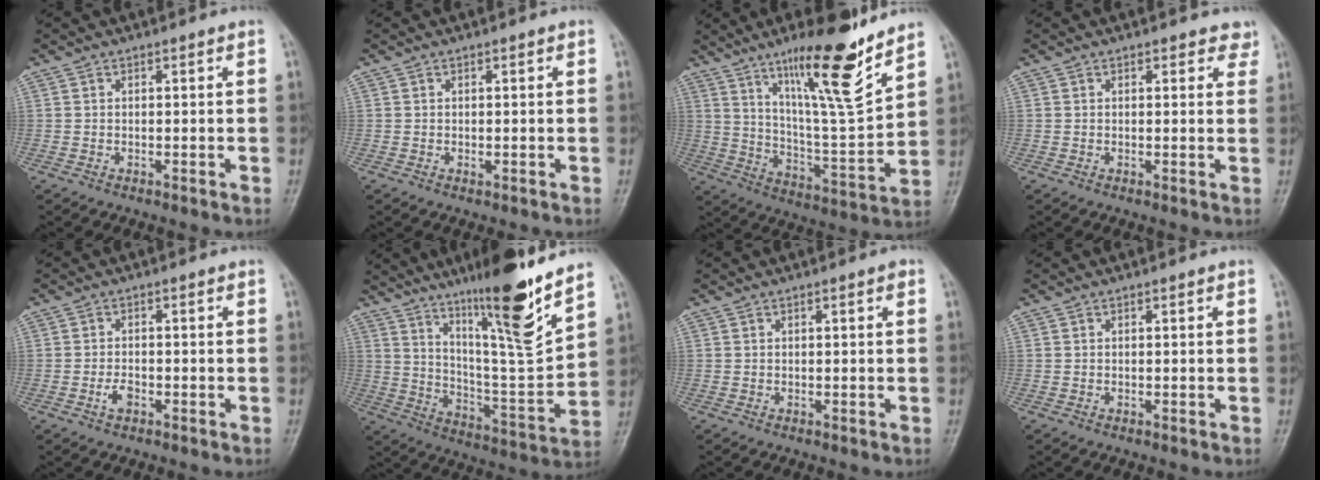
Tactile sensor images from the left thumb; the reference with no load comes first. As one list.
[{"total": 0.7, "force": [0.1, 0.4, 0.6], "torque": [-0.008, -0.001, 0.005]}, {"total": 18.5, "force": [12.4, 2.7, 13.5], "torque": [-0.199, -0.080, 0.213]}, {"total": 2.8, "force": [2.1, 1.5, 1.1], "torque": [0.017, -0.007, 0.016]}, {"total": 2.3, "force": [-1.1, 1.3, 1.6], "torque": [-0.030, 0.007, -0.022]}, {"total": 18.6, "force": [12.9, 1.5, 13.3], "torque": [-0.188, -0.089, 0.219]}, {"total": 0.8, "force": [0.2, 0.2, 0.8], "torque": [-0.012, 0.002, 0.002]}, {"total": 0.0}]